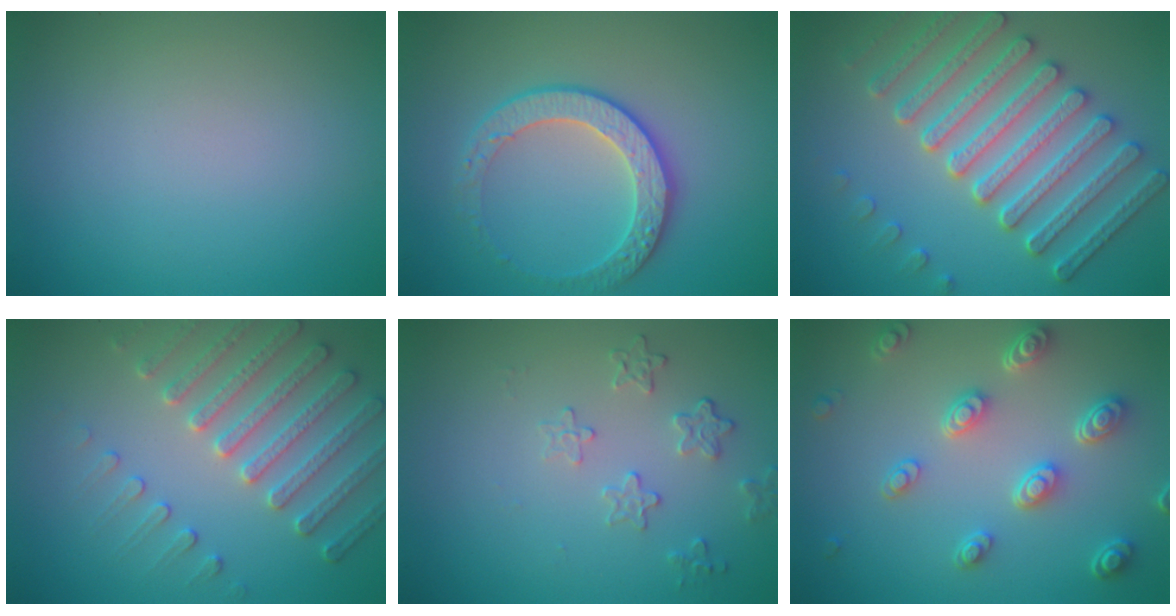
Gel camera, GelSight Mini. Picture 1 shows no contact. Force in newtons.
{"total": 3.7, "press": 3.5, "slide": 1.2}
{"total": 6.7, "press": 6.1, "slide": 2.7}
{"total": 4.4, "press": 4.3, "slide": 1.2}
{"total": 1.9, "press": 1.3, "slide": 1.4}
{"total": 4.6, "press": 3.6, "slide": 2.8}